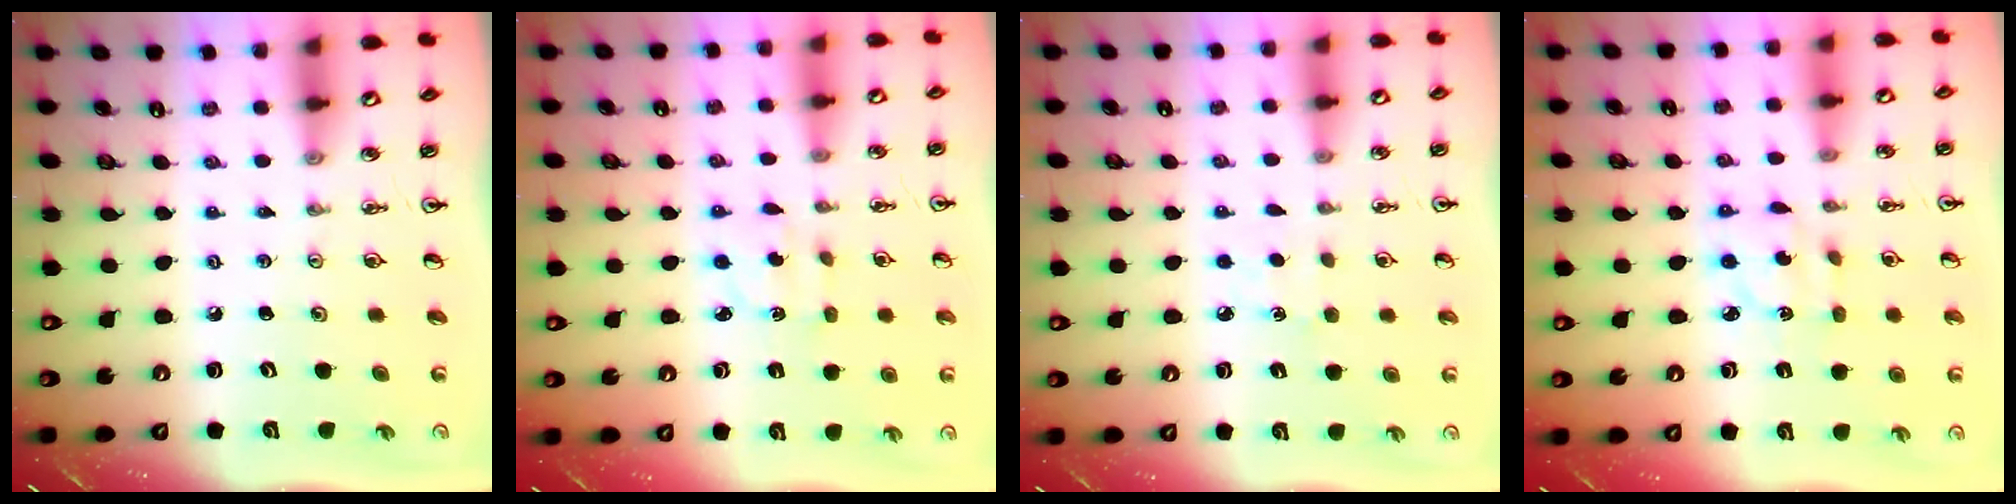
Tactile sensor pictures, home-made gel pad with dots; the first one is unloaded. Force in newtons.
{"total": 2.5, "press": 2.4, "slide": 0.5}
{"total": 3.9, "press": 3.8, "slide": 0.5}
{"total": 3.5, "press": 3.5, "slide": 0.4}